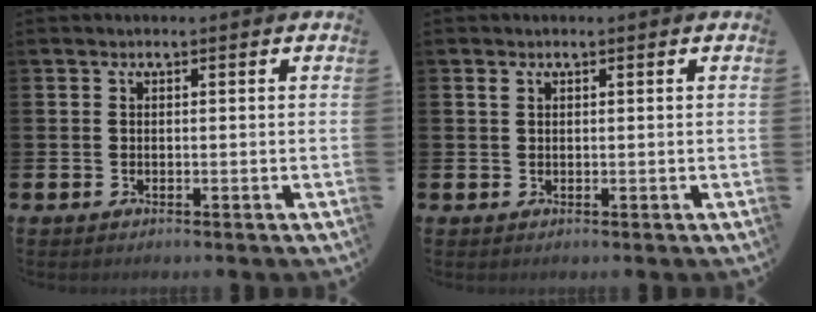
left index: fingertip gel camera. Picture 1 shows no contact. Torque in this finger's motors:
{"motor_torque": [-0.08, 0.11, -0.05, -0.06]}